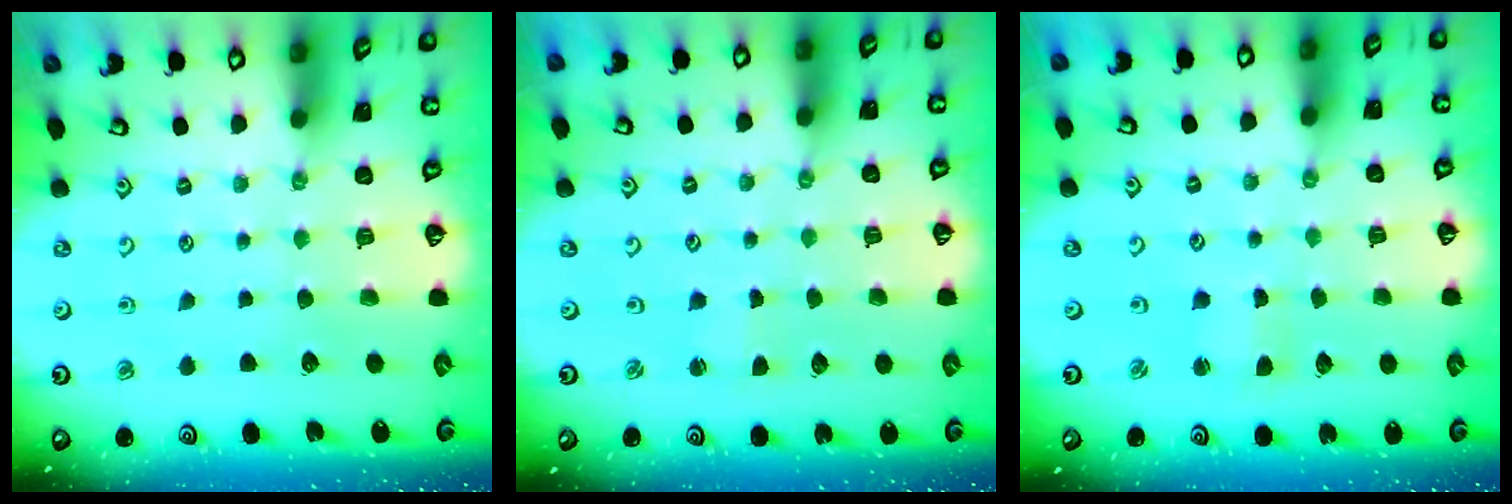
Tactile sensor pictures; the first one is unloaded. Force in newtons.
{"total": 0.9, "press": 0.9, "slide": 0.0}
{"total": 1.7, "press": 1.7, "slide": 0.2}